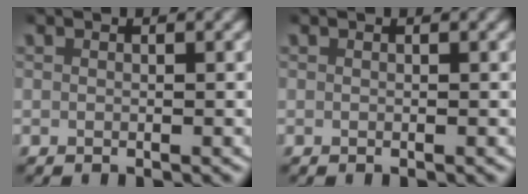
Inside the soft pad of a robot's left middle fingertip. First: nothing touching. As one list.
[{"total": 0.0}]